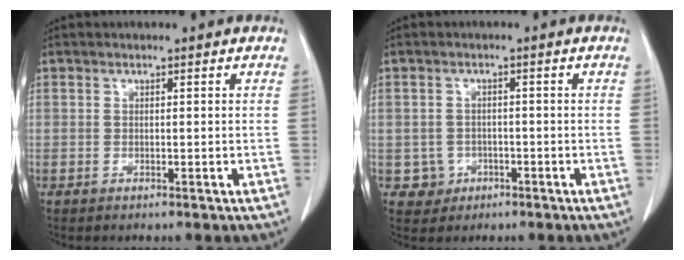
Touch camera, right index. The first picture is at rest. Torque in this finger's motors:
{"motor_torque": [-0.15, 0.04, -0.41, -0.07]}